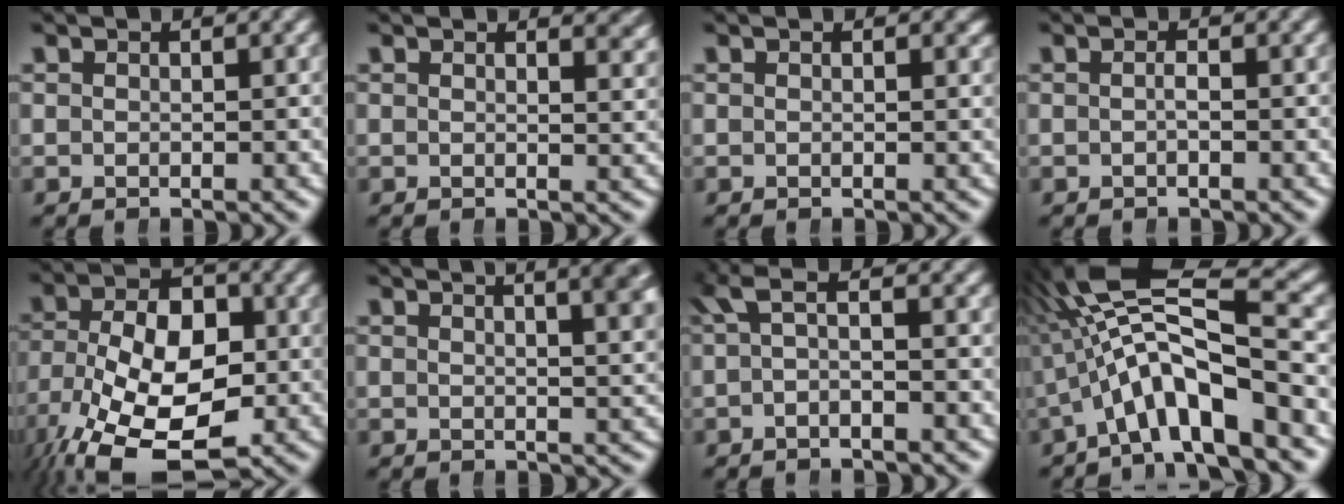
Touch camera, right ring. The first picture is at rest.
{"total": 2.6, "force": [2.0, 0.5, 1.5], "torque": [-0.004, -0.002, 0.026]}
{"total": 0.5, "force": [0.4, 0.2, 0.3], "torque": [0.001, 0.001, 0.003]}
{"total": 0.7, "force": [-0.2, -0.1, 0.7], "torque": [-0.007, 0.002, -0.004]}
{"total": 12.0, "force": [-2.6, 7.7, 8.9], "torque": [-0.161, -0.046, -0.019]}
{"total": 6.2, "force": [3.2, 1.4, 5.1], "torque": [-0.037, 0.014, 0.045]}
{"total": 3.5, "force": [1.2, 0.9, 3.1], "torque": [-0.047, 0.021, 0.009]}
{"total": 9.3, "force": [1.4, 4.0, 8.2], "torque": [-0.151, 0.001, 0.024]}